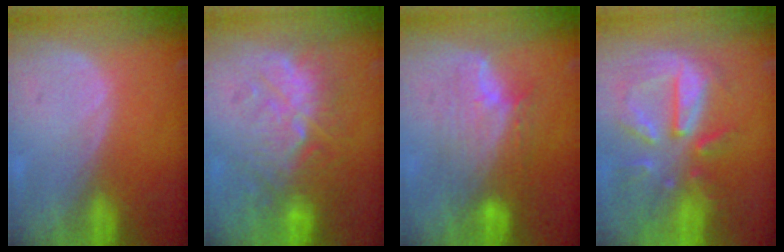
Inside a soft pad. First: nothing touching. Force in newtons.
{"total": 9.2, "press": 9.1, "slide": 1.6}
{"total": 7.6, "press": 7.4, "slide": 1.5}
{"total": 10.8, "press": 9.5, "slide": 5.1}